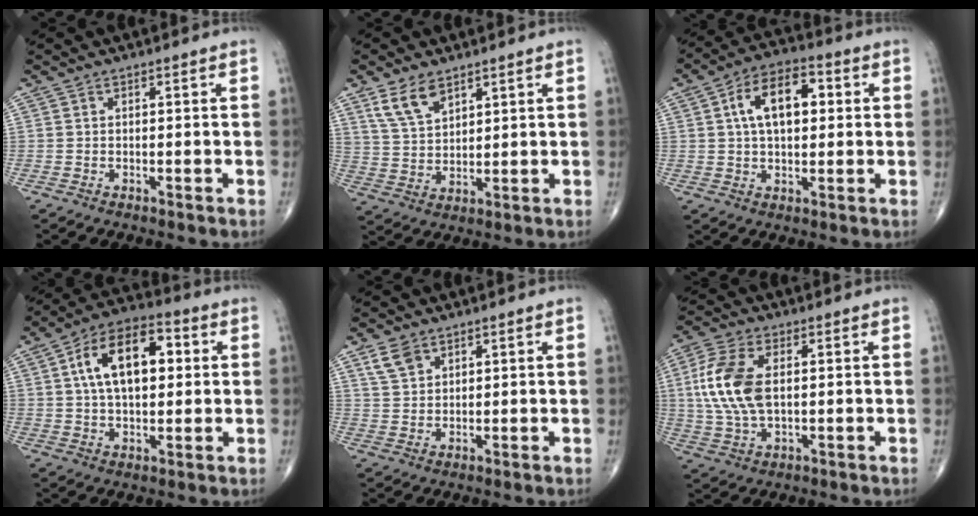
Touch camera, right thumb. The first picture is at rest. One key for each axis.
{"total": 7.3, "fx": 4.7, "fy": 3.7, "fz": 4.1, "tx": -0.067, "ty": -0.021, "tz": 0.101}
{"total": 11.8, "fx": 2.4, "fy": 6.6, "fz": 9.5, "tx": -0.142, "ty": 0.018, "tz": 0.033}
{"total": 15.4, "fx": 3.2, "fy": 8.5, "fz": 12.4, "tx": -0.190, "ty": 0.018, "tz": 0.048}
{"total": 4.4, "fx": 2.7, "fy": 3.0, "fz": 1.7, "tx": -0.020, "ty": -0.011, "tz": 0.057}
{"total": 13.0, "fx": 1.7, "fy": 7.1, "fz": 10.8, "tx": -0.237, "ty": 0.003, "tz": 0.033}